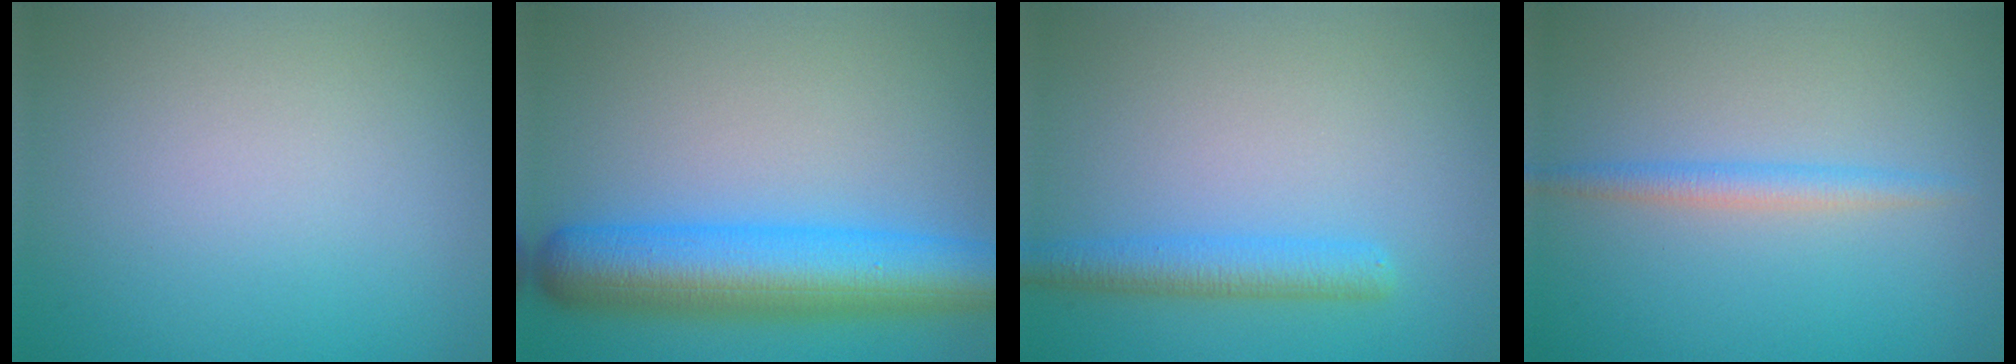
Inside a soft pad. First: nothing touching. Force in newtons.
{"total": 8.7, "press": 8.7, "slide": 0.2}
{"total": 2.9, "press": 2.9, "slide": 0.2}
{"total": 1.9, "press": 1.9, "slide": 0.2}